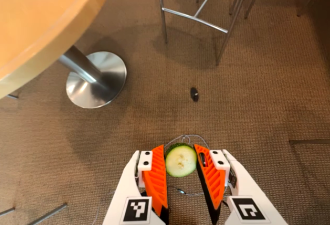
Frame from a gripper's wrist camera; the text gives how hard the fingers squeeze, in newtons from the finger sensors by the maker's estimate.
{"total": 9.9, "left": 9.6, "right": 10.2}